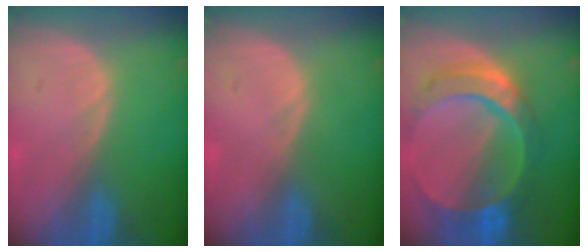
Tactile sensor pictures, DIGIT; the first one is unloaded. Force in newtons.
{"total": 0.0}
{"total": 10.9, "press": 9.2, "slide": 5.8}